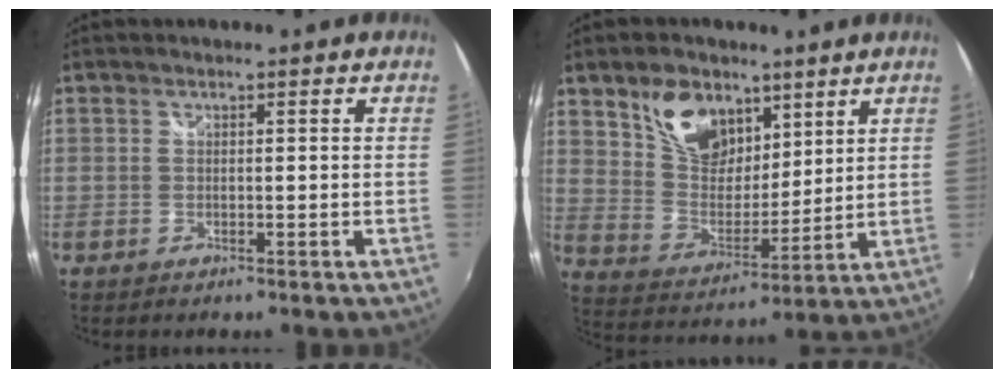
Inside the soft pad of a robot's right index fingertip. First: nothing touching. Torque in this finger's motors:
{"motor_torque": [1.09, 1.05, 0.47, 0.09]}